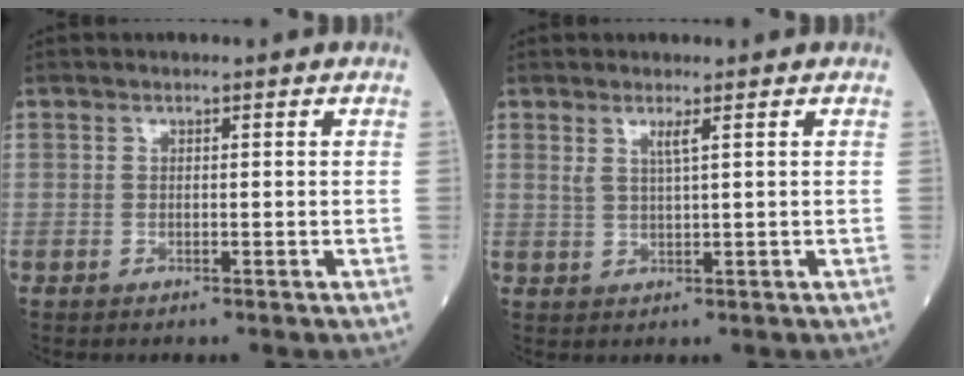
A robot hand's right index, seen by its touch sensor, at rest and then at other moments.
{"total": 2.0, "force": [1.1, -0.3, 1.7], "torque": [-0.037, -0.006, 0.023]}